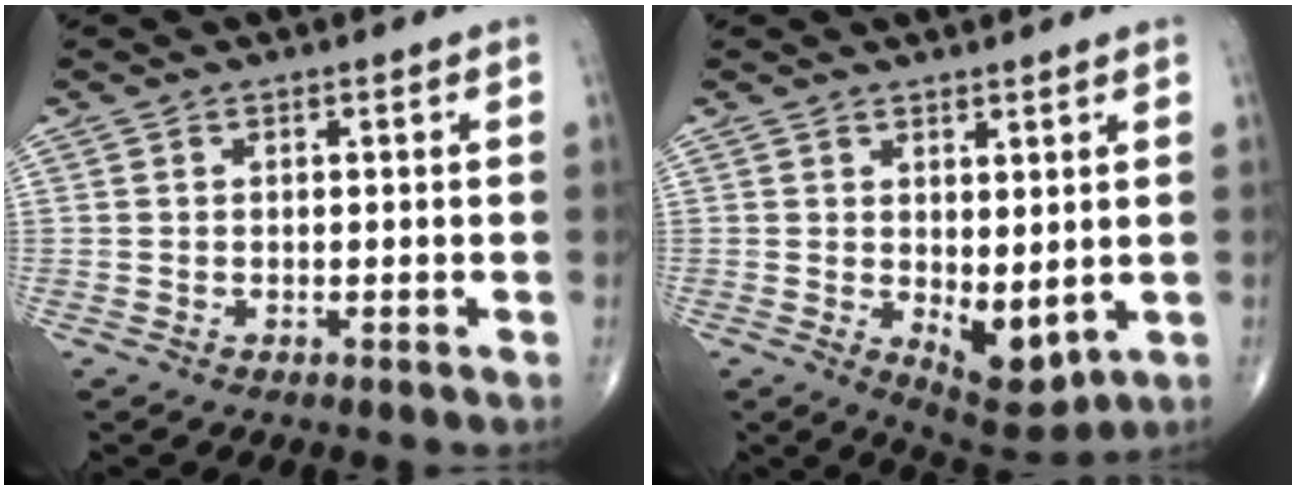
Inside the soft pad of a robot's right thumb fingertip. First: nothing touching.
{"total": 7.4, "force": [0.0, 3.6, 6.5], "torque": [-0.077, -0.018, 0.017]}